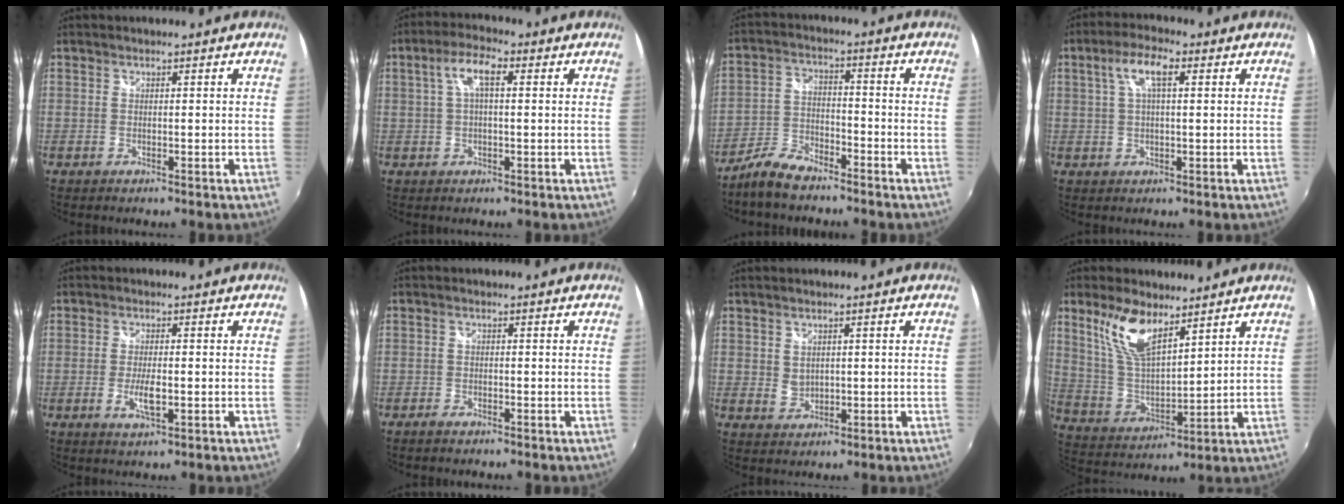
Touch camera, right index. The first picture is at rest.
{"total": 5.7, "force": [1.3, 2.0, 5.2], "torque": [-0.099, 0.016, 0.025]}
{"total": 7.6, "force": [-6.4, 2.4, 3.3], "torque": [-0.077, 0.006, -0.126]}
{"total": 6.1, "force": [2.0, 1.9, 5.4], "torque": [-0.103, 0.014, 0.037]}
{"total": 3.9, "force": [-1.0, 1.1, 3.6], "torque": [-0.073, -0.008, -0.018]}
{"total": 1.6, "force": [-1.3, 0.5, 0.7], "torque": [-0.018, -0.003, -0.029]}
{"total": 2.1, "force": [0.7, 1.7, 0.9], "torque": [-0.012, 0.001, 0.015]}
{"total": 11.7, "force": [7.5, 4.5, 7.7], "torque": [-0.157, 0.008, 0.156]}